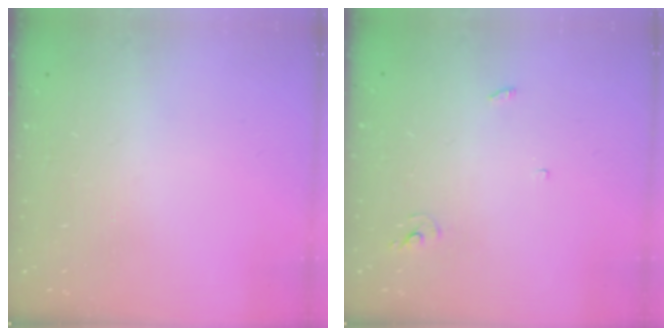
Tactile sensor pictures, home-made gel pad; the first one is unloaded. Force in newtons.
{"total": 2.4, "press": 2.4, "slide": 0.1}